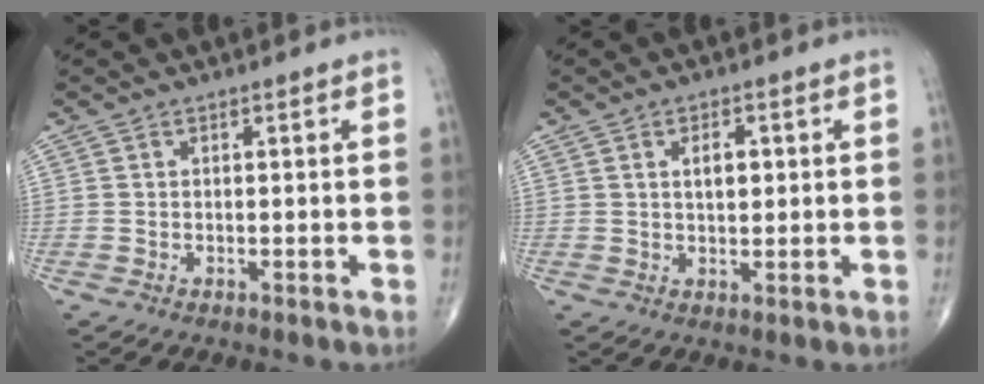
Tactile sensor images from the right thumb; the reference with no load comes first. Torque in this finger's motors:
{"motor_torque": [0.04, 0.93, 0.28, -0.26, -0.02]}